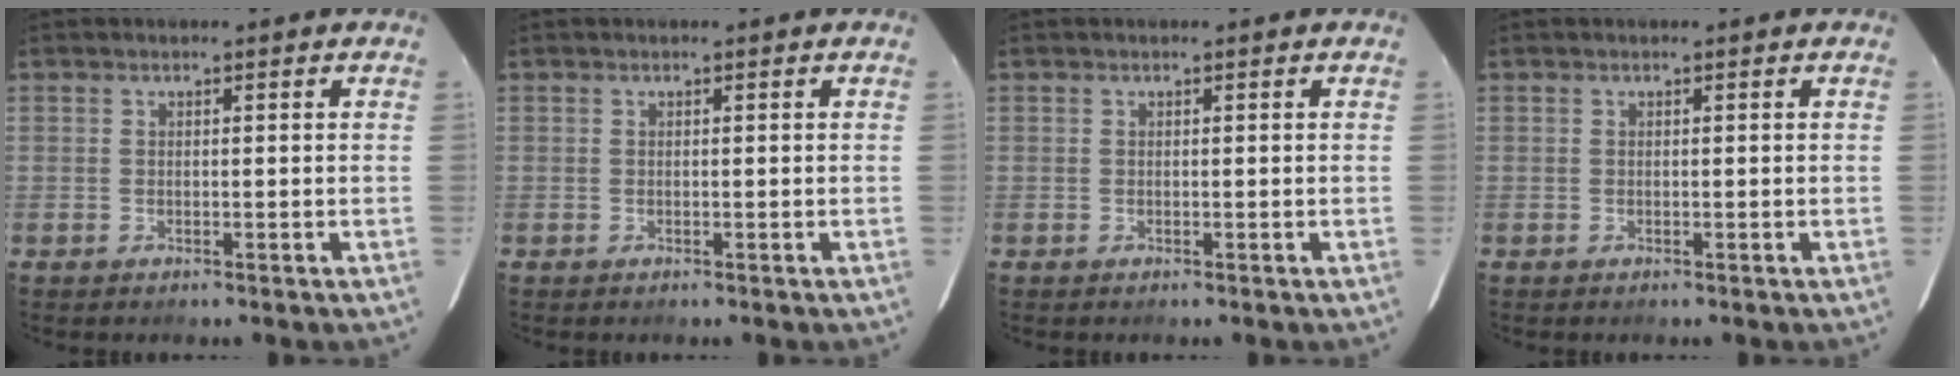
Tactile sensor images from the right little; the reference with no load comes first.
{"total": 0.0}
{"total": 0.0}
{"total": 0.0}